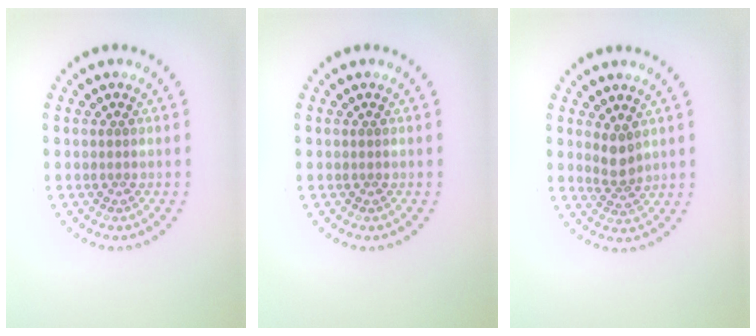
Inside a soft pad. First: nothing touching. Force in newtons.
{"total": 0.0}
{"total": 2.0, "press": 1.7, "slide": 1.2}